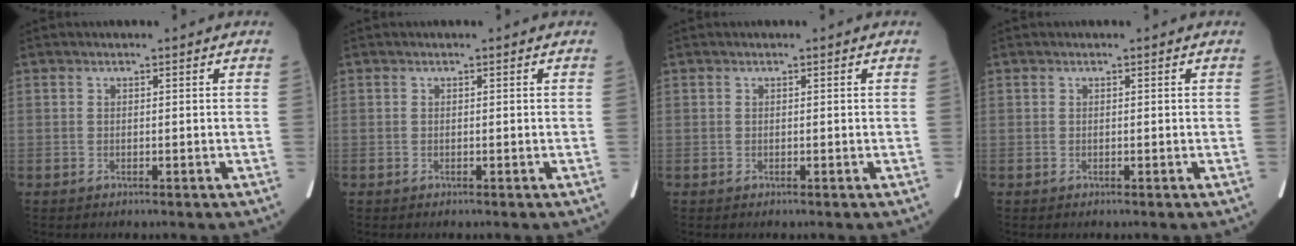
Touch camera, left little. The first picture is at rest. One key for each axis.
{"total": 0.0}
{"total": 0.0}
{"total": 0.0}